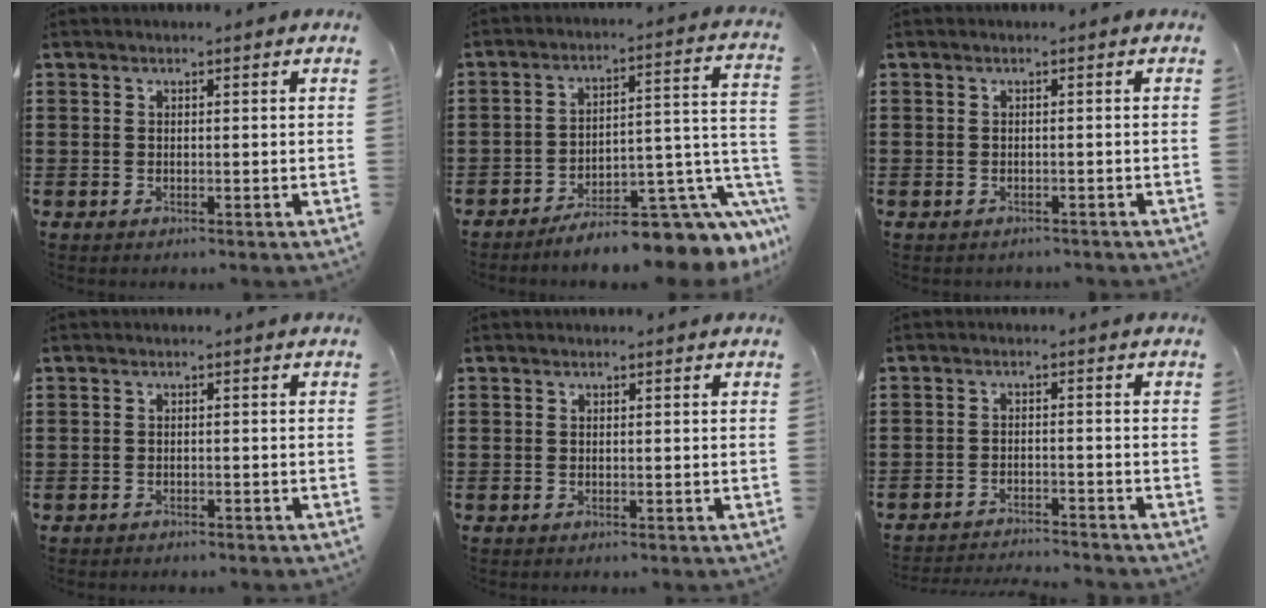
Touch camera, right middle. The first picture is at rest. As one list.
[{"total": 9.3, "force": [-6.7, 2.7, 5.8], "torque": [-0.074, 0.004, -0.118]}, {"total": 0.6, "force": [-0.6, 0.2, 0.0], "torque": [-0.001, 0.000, -0.012]}, {"total": 1.0, "force": [-1.0, 0.2, 0.0], "torque": [-0.004, 0.000, -0.021]}, {"total": 0.0}, {"total": 2.8, "force": [-2.8, -0.1, 0.1], "torque": [-0.008, 0.000, -0.060]}]